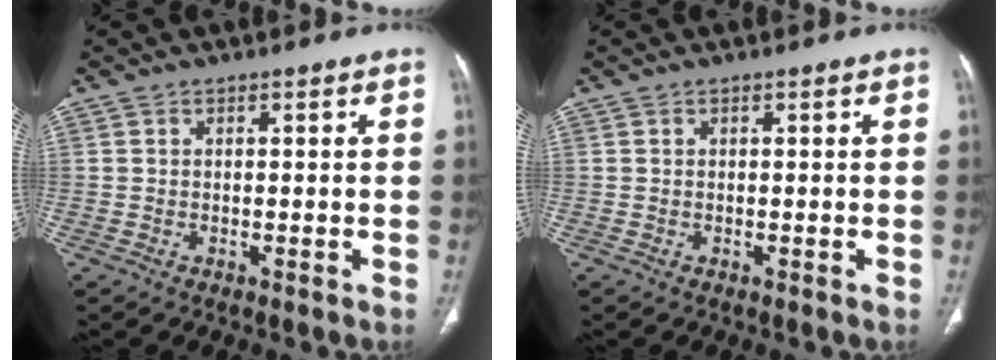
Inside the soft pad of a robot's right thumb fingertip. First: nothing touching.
{"total": 0.0}